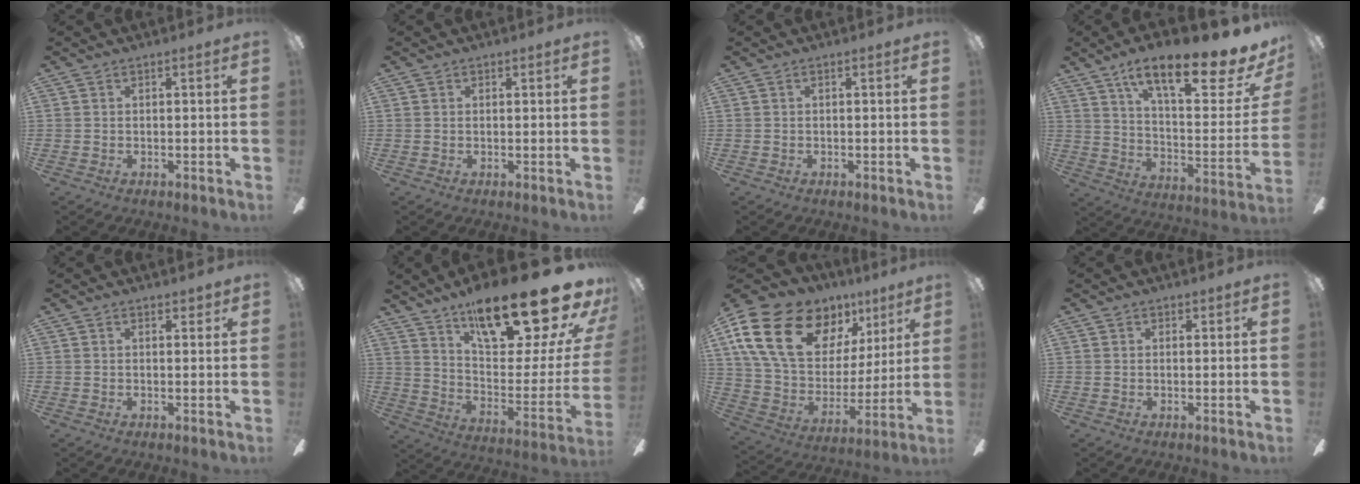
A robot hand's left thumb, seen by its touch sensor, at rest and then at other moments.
{"total": 0.6, "force": [0.3, 0.5, 0.0], "torque": [0.008, -0.001, 0.004]}
{"total": 0.0}
{"total": 20.8, "force": [14.4, 5.3, 14.0], "torque": [-0.209, -0.105, 0.230]}
{"total": 1.6, "force": [1.1, 0.8, 0.9], "torque": [-0.001, -0.006, 0.017]}
{"total": 27.4, "force": [20.2, 7.2, 17.1], "torque": [-0.240, -0.143, 0.331]}
{"total": 23.2, "force": [12.3, 14.3, 13.6], "torque": [-0.260, -0.054, 0.233]}
{"total": 1.1, "force": [0.7, 0.8, 0.1], "torque": [0.007, -0.003, 0.012]}